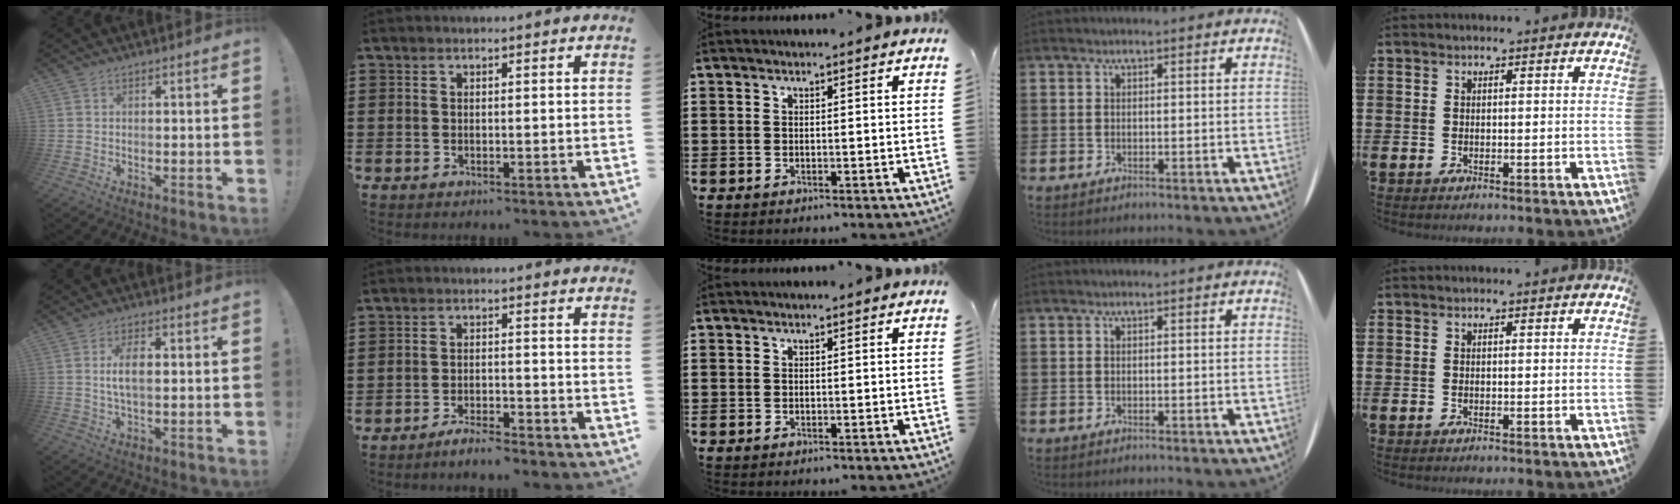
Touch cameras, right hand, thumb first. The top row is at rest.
{"thumb": {"total": 6.4, "force": [0.6, 2.9, 5.6], "torque": [-0.097, 0.002, 0.005]}, "index": {"total": 3.1, "force": [-3.0, 0.1, 0.8], "torque": [-0.015, 0.005, -0.061]}}